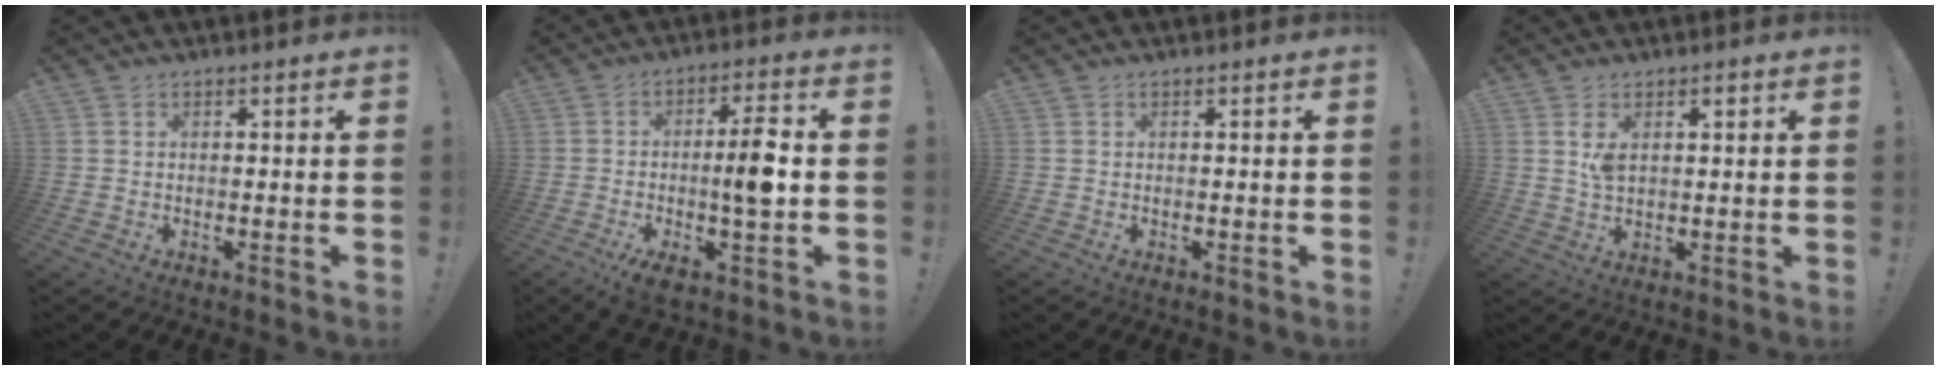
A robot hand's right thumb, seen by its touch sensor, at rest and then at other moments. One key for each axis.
{"total": 10.9, "fx": -1.8, "fy": 1.6, "fz": 10.6, "tx": -0.184, "ty": 0.014, "tz": -0.034}
{"total": 0.0}
{"total": 3.9, "fx": 1.6, "fy": 1.9, "fz": 3.0, "tx": -0.055, "ty": -0.002, "tz": 0.025}